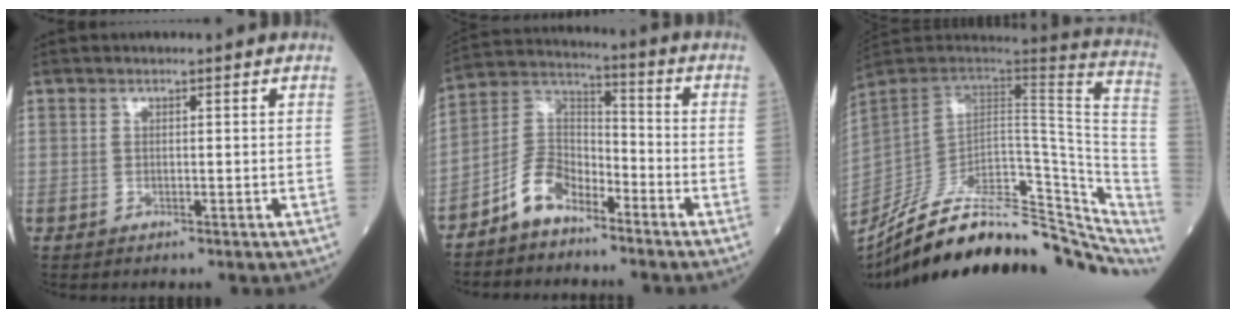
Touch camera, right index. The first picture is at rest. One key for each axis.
{"total": 7.8, "fx": -5.5, "fy": 4.1, "fz": 3.7, "tx": -0.079, "ty": 0.022, "tz": -0.113}
{"total": 30.0, "fx": -23.4, "fy": 8.8, "fz": 16.5, "tx": -0.198, "ty": -0.006, "tz": -0.333}